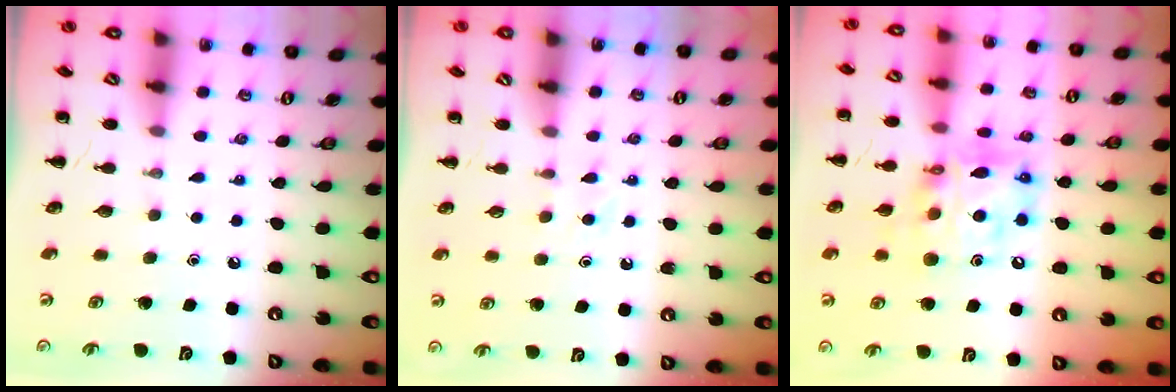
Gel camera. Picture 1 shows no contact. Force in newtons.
{"total": 3.4, "press": 3.2, "slide": 1.2}
{"total": 14.7, "press": 14.3, "slide": 3.7}